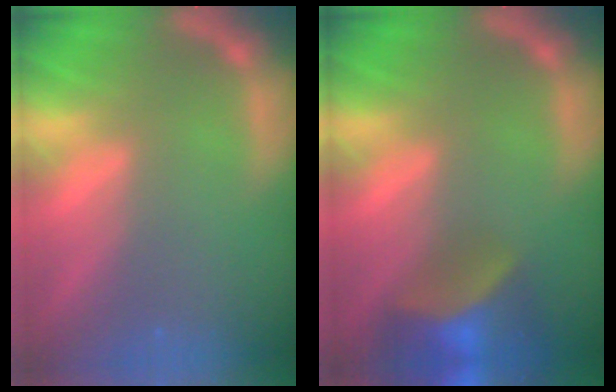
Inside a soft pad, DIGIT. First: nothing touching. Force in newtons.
{"total": 9.0}